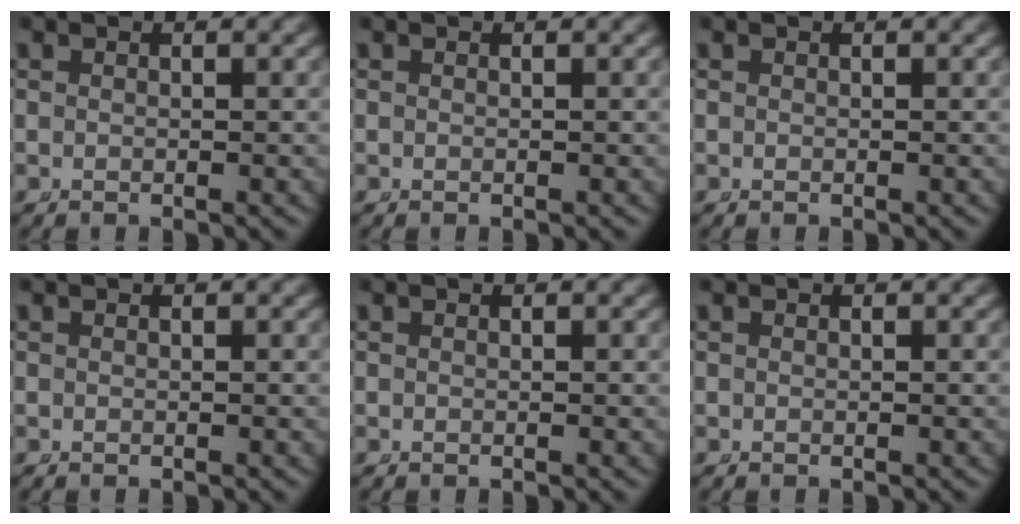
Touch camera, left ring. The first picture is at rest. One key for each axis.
{"total": 0.0}
{"total": 0.0}
{"total": 0.0}
{"total": 0.0}
{"total": 0.0}